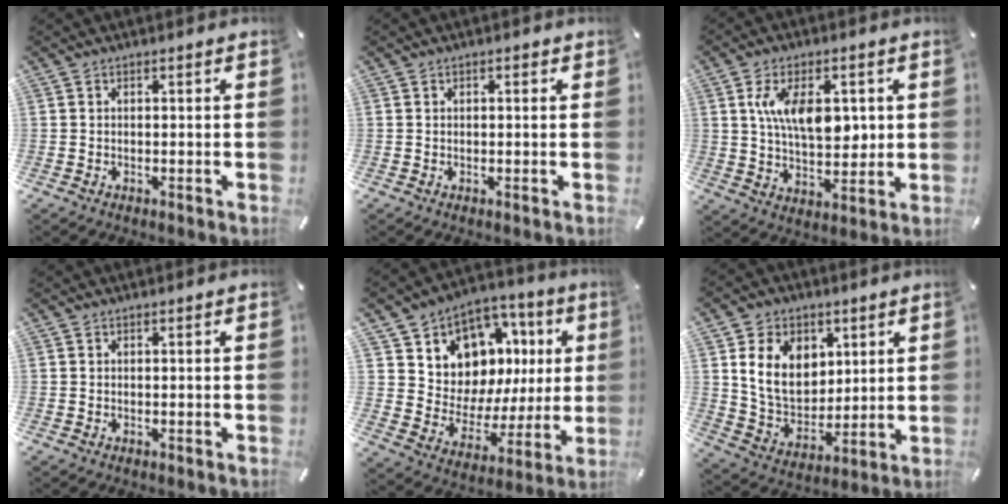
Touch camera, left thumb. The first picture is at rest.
{"total": 0.5, "force": [0.1, 0.4, 0.3], "torque": [-0.006, 0.004, 0.001]}
{"total": 12.7, "force": [2.8, 7.0, 10.2], "torque": [-0.179, -0.002, 0.048]}
{"total": 0.0}
{"total": 10.6, "force": [6.1, 8.4, 2.5], "torque": [-0.037, -0.077, 0.117]}
{"total": 13.2, "force": [4.4, 10.5, 6.6], "torque": [-0.135, -0.014, 0.084]}